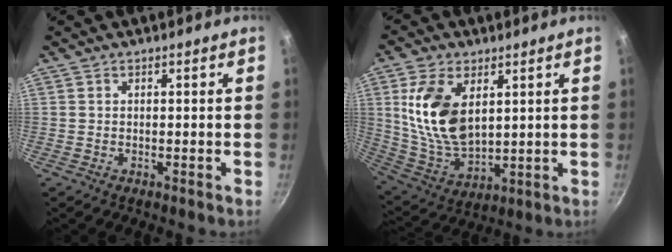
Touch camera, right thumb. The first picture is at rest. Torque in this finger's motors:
{"motor_torque": [-1.07, 1.85, 1.49, 0.28, 0.47]}